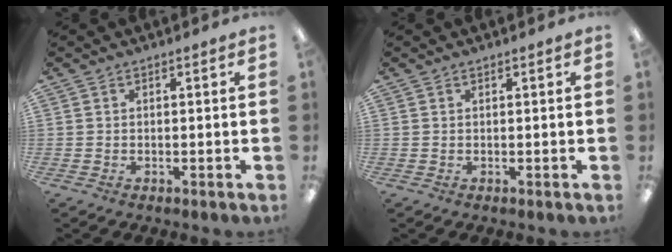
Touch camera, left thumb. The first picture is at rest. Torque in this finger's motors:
{"motor_torque": [0.10, 0.07, 0.15, -0.25, -0.02]}